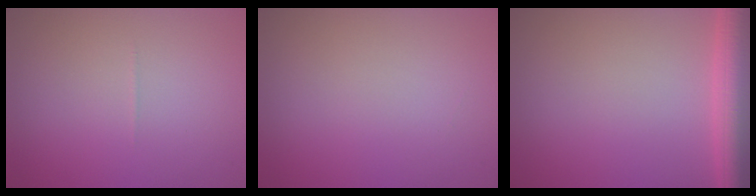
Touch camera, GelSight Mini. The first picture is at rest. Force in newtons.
{"total": 0.0}
{"total": 4.9, "press": 4.9, "slide": 0.2}